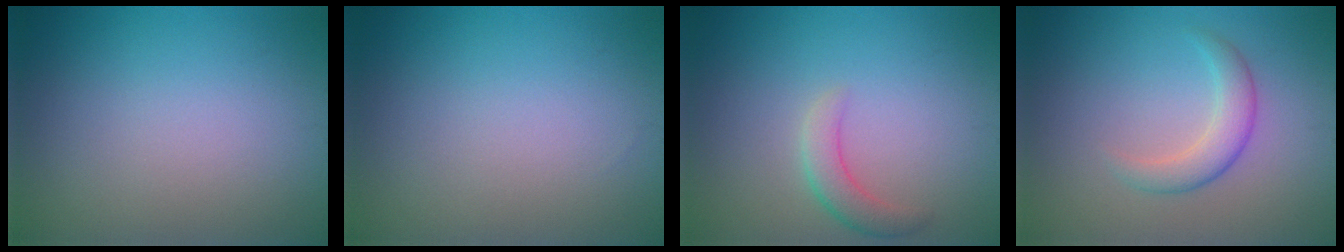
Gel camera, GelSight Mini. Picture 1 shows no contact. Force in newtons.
{"total": 0.0}
{"total": 2.2, "press": 2.2, "slide": 0.1}
{"total": 2.5, "press": 2.5, "slide": 0.1}